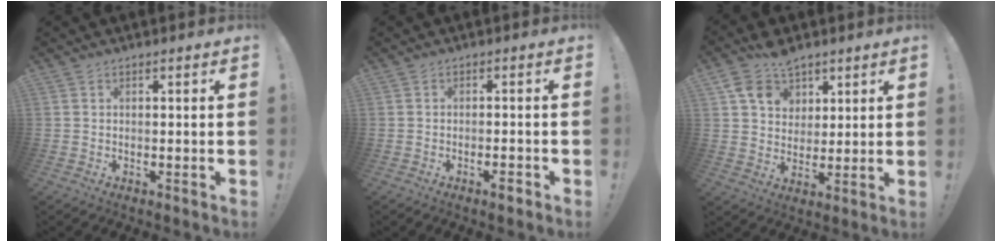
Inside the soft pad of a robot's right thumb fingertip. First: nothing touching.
{"total": 2.6, "force": [-1.7, 0.3, 1.9], "torque": [-0.028, 0.006, -0.029]}
{"total": 11.0, "force": [6.4, 7.9, 4.1], "torque": [-0.061, -0.034, 0.127]}